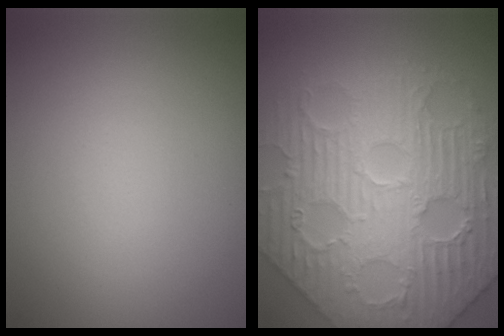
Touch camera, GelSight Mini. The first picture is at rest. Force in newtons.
{"total": 9.3, "press": 7.4, "slide": 5.6}